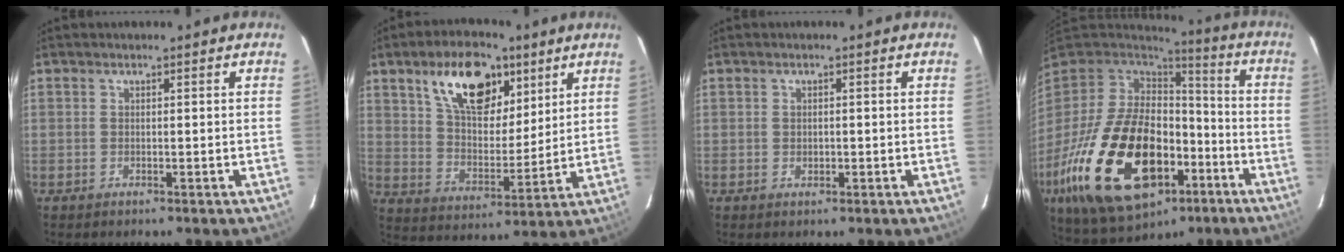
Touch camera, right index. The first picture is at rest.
{"total": 16.4, "force": [9.1, 8.4, 10.8], "torque": [-0.181, 0.020, 0.162]}
{"total": 1.1, "force": [-0.1, 1.0, 0.4], "torque": [-0.004, 0.001, 0.000]}
{"total": 30.4, "force": [-11.4, 17.8, 21.9], "torque": [-0.451, -0.019, -0.162]}